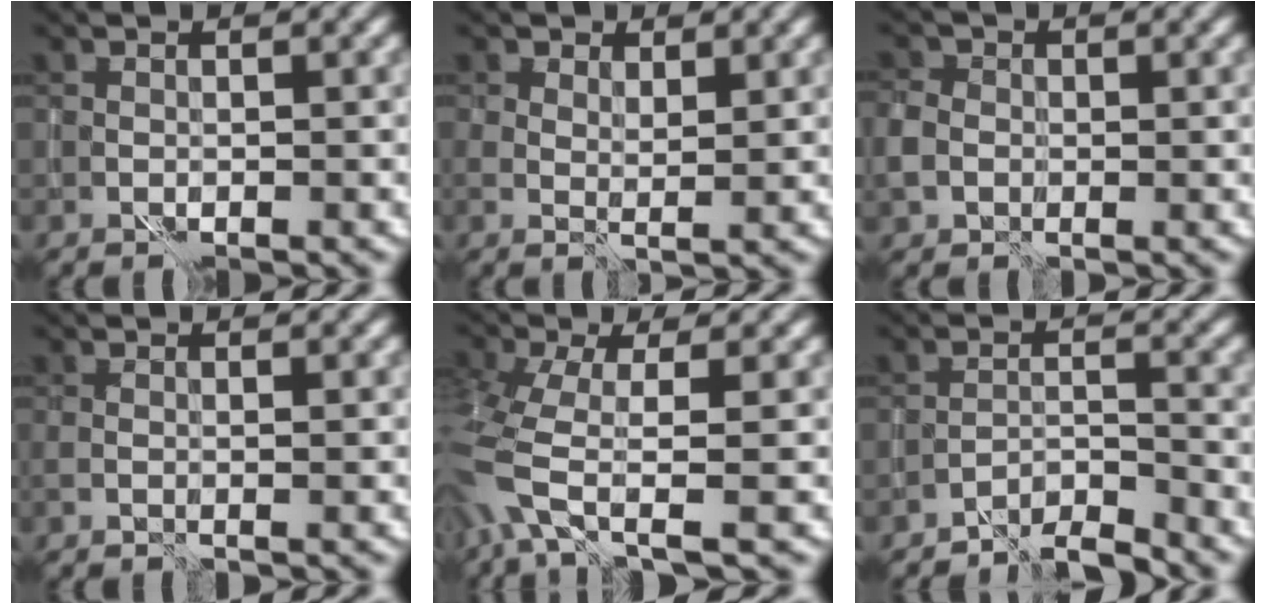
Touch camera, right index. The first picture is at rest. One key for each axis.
{"total": 2.4, "fx": 1.5, "fy": 1.3, "fz": 1.2, "tx": -0.023, "ty": -0.001, "tz": 0.029}
{"total": 3.4, "fx": -0.5, "fy": 2.9, "fz": 1.7, "tx": -0.039, "ty": 0.000, "tz": -0.010}
{"total": 1.0, "fx": 0.0, "fy": 0.1, "fz": 1.0, "tx": -0.016, "ty": -0.001, "tz": -0.001}
{"total": 6.1, "fx": -2.3, "fy": 2.5, "fz": 5.1, "tx": -0.125, "ty": -0.010, "tz": -0.054}
{"total": 3.7, "fx": -3.6, "fy": 0.3, "fz": 0.9, "tx": -0.012, "ty": 0.005, "tz": -0.069}